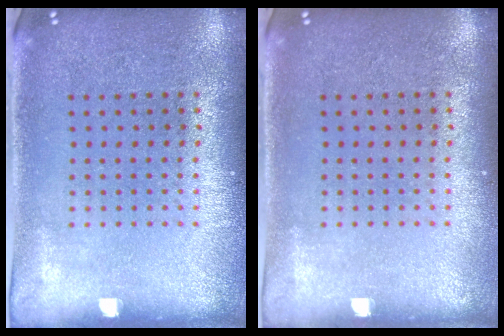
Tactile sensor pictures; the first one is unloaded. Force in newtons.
{"total": 0.0}